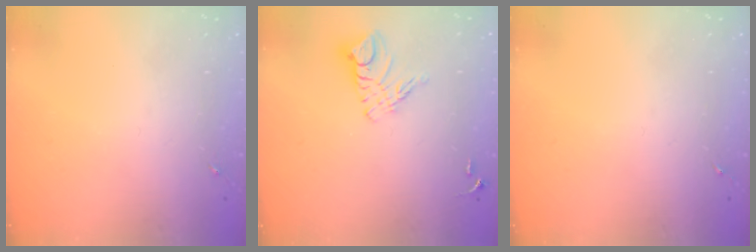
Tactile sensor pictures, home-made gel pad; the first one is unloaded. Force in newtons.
{"total": 9.8, "press": 9.8, "slide": 0.9}
{"total": 0.0}